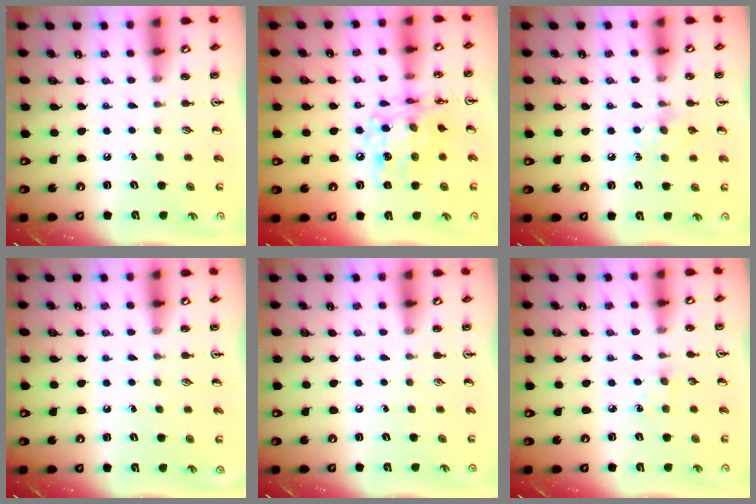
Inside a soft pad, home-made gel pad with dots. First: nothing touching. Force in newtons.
{"total": 12.9, "press": 12.8, "slide": 1.1}
{"total": 6.3, "press": 6.2, "slide": 0.9}
{"total": 0.0}
{"total": 0.0}
{"total": 3.0, "press": 2.9, "slide": 0.4}